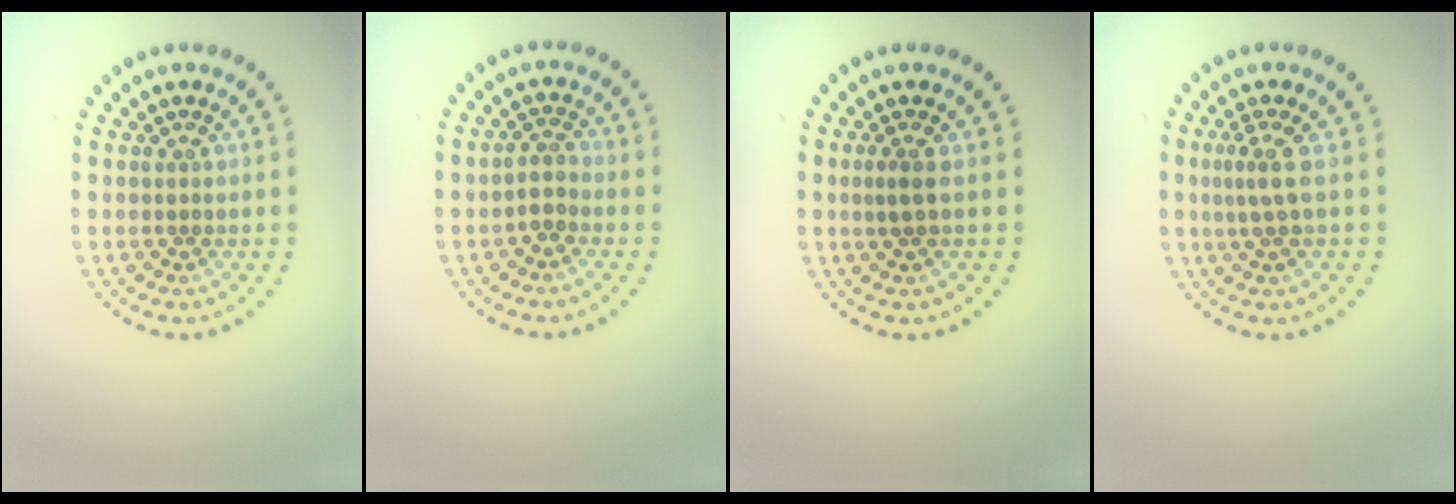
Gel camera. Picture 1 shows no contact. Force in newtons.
{"total": 1.5, "press": 1.3, "slide": 0.8}
{"total": 1.3, "press": 1.0, "slide": 0.9}
{"total": 2.2, "press": 1.5, "slide": 1.6}